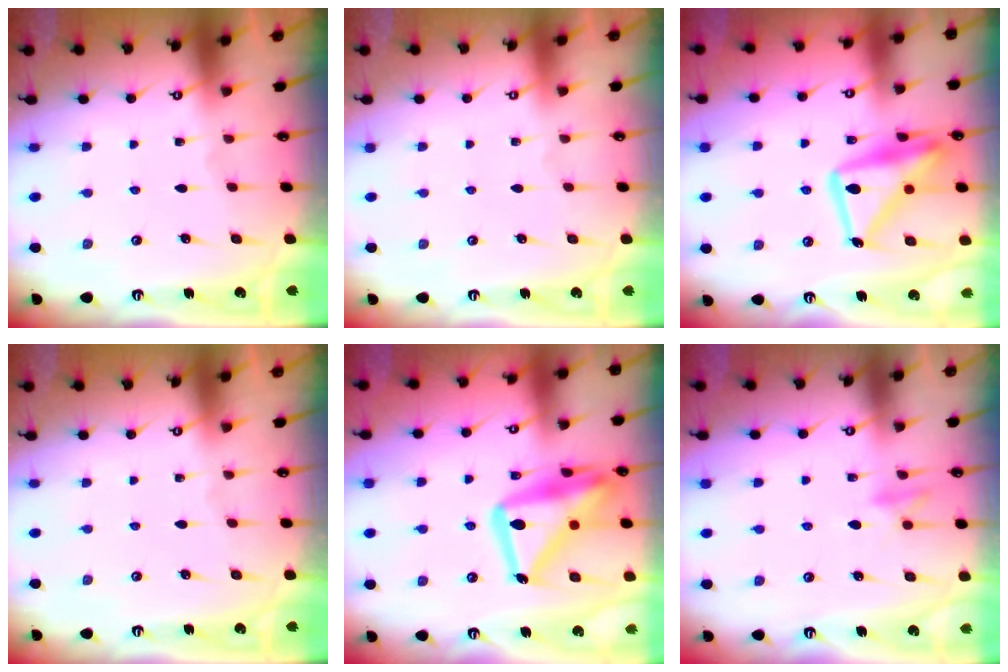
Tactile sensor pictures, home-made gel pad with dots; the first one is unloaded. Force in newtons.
{"total": 4.0, "press": 4.0, "slide": 0.1}
{"total": 18.0, "press": 17.9, "slide": 1.6}
{"total": 0.0}
{"total": 22.3, "press": 22.2, "slide": 2.1}
{"total": 10.2, "press": 10.0, "slide": 2.0}